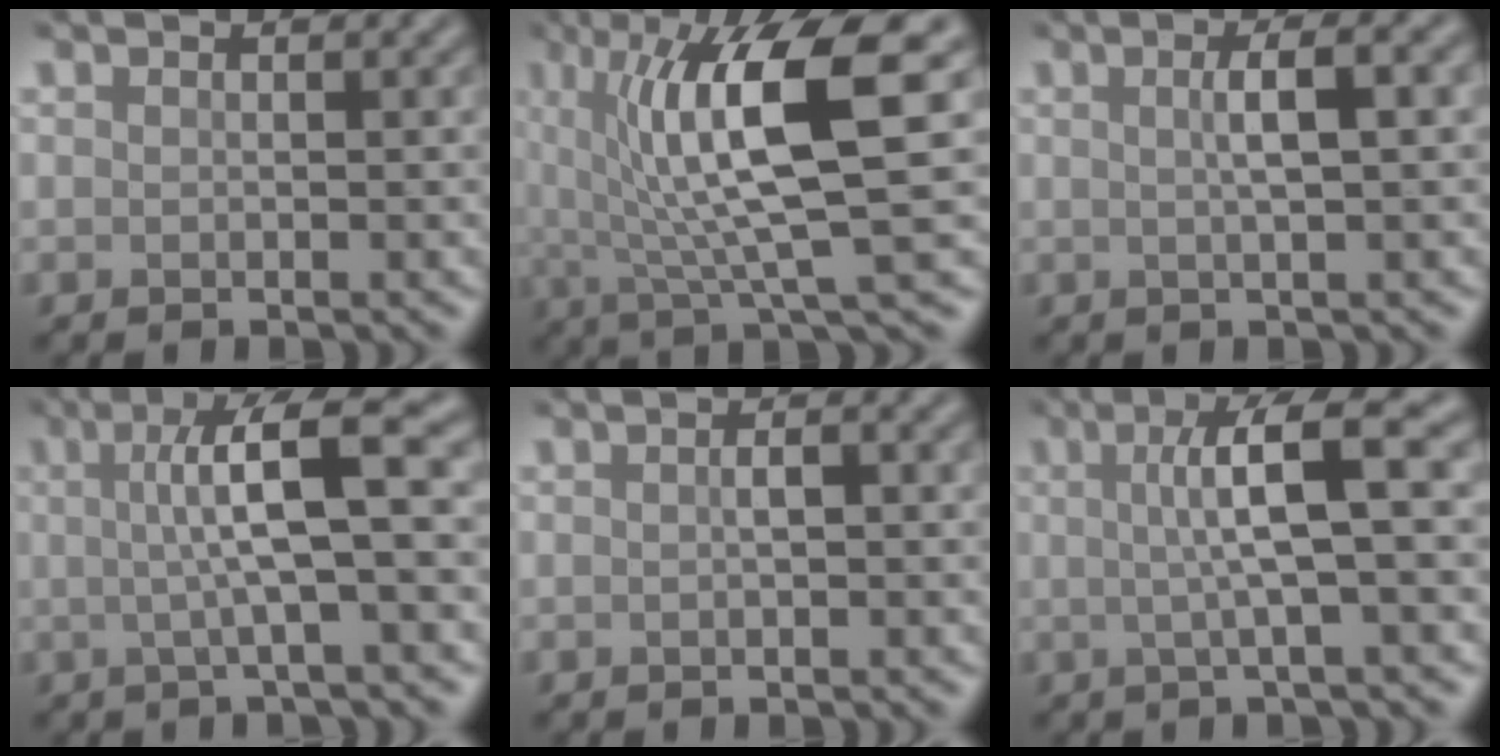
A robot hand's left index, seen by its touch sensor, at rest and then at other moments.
{"total": 10.5, "force": [2.4, 2.3, 10.0], "torque": [-0.151, -0.003, 0.043]}
{"total": 3.6, "force": [0.7, 0.9, 3.5], "torque": [-0.047, 0.012, 0.006]}
{"total": 7.0, "force": [0.9, 1.3, 6.8], "torque": [-0.105, 0.014, 0.009]}
{"total": 1.0, "force": [-0.1, 0.2, 1.0], "torque": [-0.018, 0.003, 0.000]}
{"total": 6.2, "force": [1.1, 1.1, 6.1], "torque": [-0.096, 0.014, 0.012]}